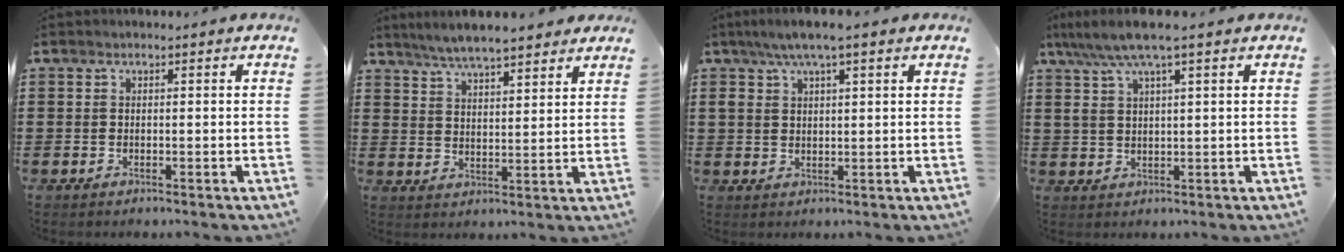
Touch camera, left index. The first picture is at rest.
{"total": 5.6, "force": [5.2, 0.6, 2.0], "torque": [-0.055, -0.010, 0.094]}
{"total": 4.6, "force": [2.5, 1.2, 3.6], "torque": [-0.074, 0.008, 0.044]}
{"total": 6.0, "force": [3.8, 0.7, 4.7], "torque": [-0.106, -0.006, 0.064]}